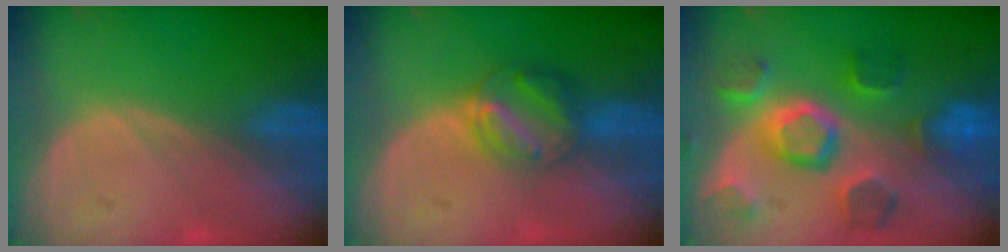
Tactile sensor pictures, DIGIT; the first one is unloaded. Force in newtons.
{"total": 6.3, "press": 5.6, "slide": 2.8}
{"total": 10.9, "press": 9.7, "slide": 4.9}